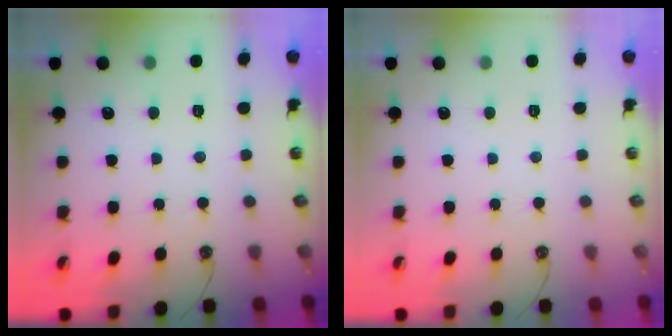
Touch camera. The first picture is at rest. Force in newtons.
{"total": 0.0}